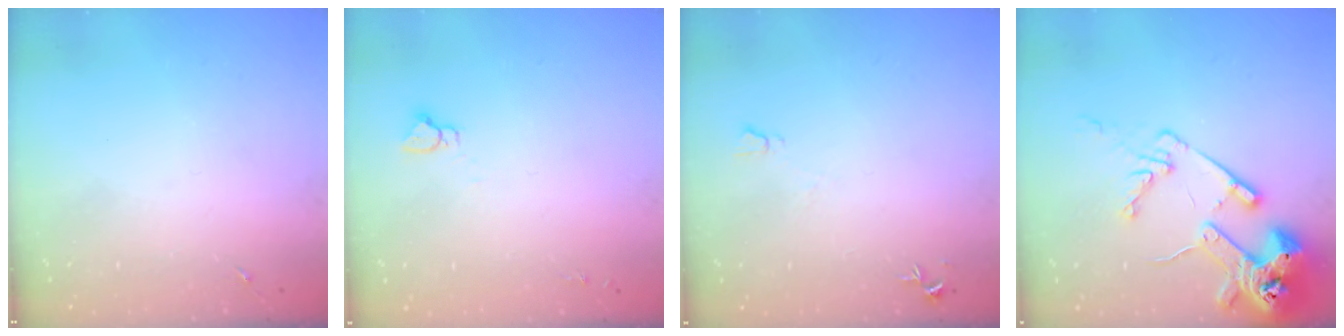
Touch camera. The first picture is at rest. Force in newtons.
{"total": 2.9, "press": 2.9, "slide": 0.2}
{"total": 4.9, "press": 4.9, "slide": 0.6}
{"total": 16.9, "press": 16.8, "slide": 1.8}